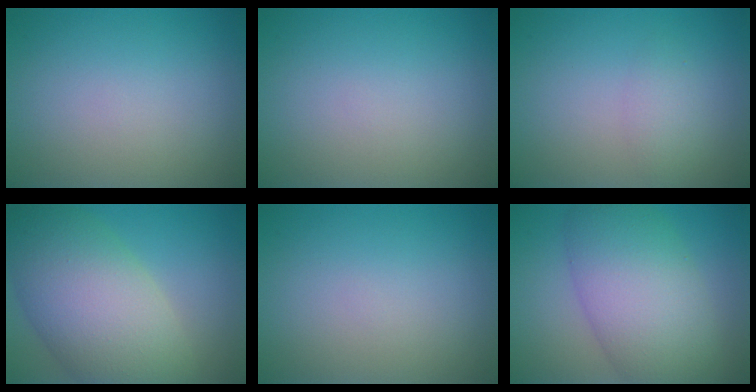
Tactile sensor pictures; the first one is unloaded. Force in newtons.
{"total": 0.0}
{"total": 1.6, "press": 1.6, "slide": 0.0}
{"total": 10.9, "press": 10.9, "slide": 0.9}
{"total": 0.0}
{"total": 9.1, "press": 9.1, "slide": 0.2}